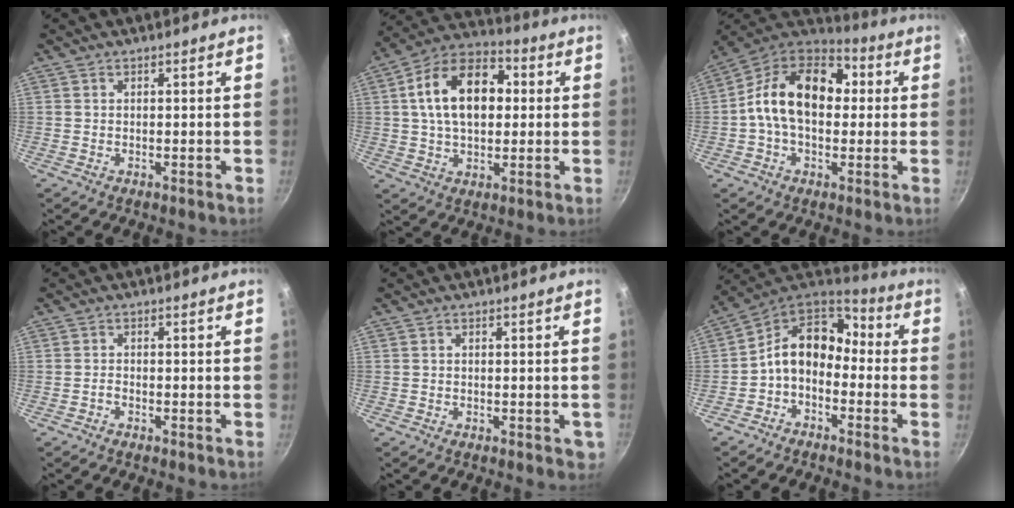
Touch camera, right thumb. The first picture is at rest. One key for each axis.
{"total": 16.9, "fx": 2.6, "fy": 10.9, "fz": 12.7, "tx": -0.181, "ty": 0.024, "tz": 0.029}
{"total": 18.0, "fx": 1.4, "fy": 12.3, "fz": 13.1, "tx": -0.182, "ty": 0.035, "tz": -0.002}
{"total": 0.9, "fx": -0.7, "fy": 0.3, "fz": 0.3, "tx": -0.009, "ty": 0.007, "tz": -0.019}
{"total": 2.1, "fx": -0.7, "fy": 1.2, "fz": 1.5, "tx": -0.015, "ty": 0.000, "tz": -0.009}
{"total": 11.5, "fx": -2.3, "fy": 8.5, "fz": 7.4, "tx": -0.109, "ty": 0.062, "tz": -0.066}